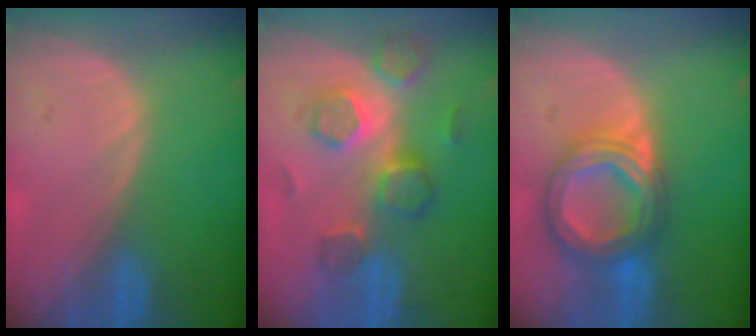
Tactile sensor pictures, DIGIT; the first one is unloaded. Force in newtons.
{"total": 8.8, "press": 7.7, "slide": 4.2}
{"total": 8.4, "press": 8.4, "slide": 0.5}